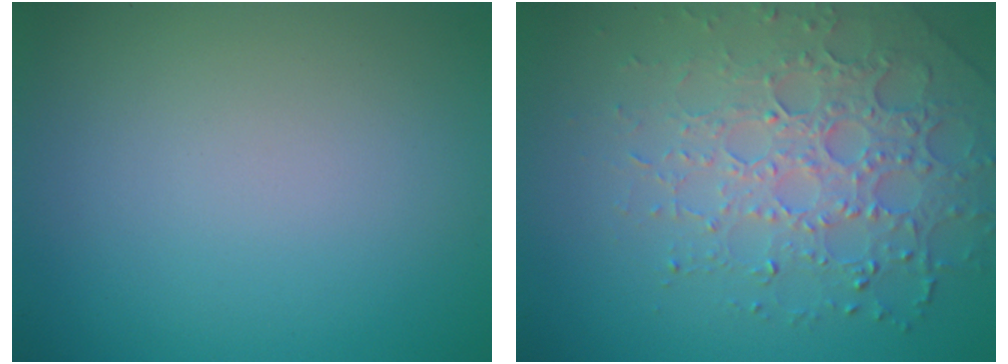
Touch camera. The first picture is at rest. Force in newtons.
{"total": 5.5, "press": 4.5, "slide": 3.3}